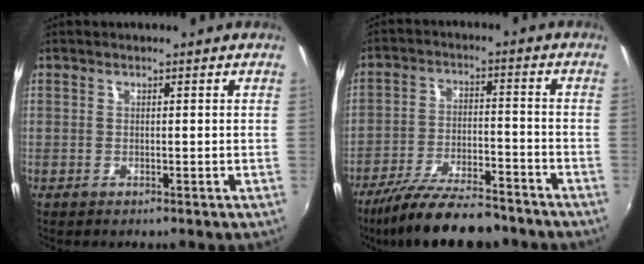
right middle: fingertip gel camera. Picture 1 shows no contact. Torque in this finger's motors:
{"motor_torque": [1.26, -0.88, 0.41, 0.21]}